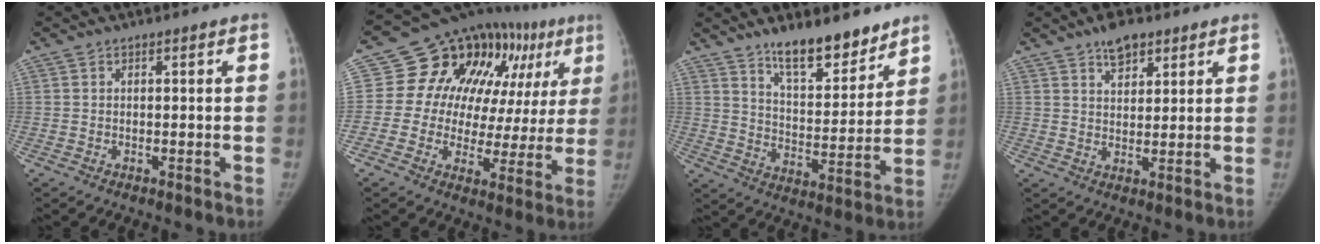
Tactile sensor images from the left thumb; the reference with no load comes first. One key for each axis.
{"total": 23.2, "fx": 7.9, "fy": 14.2, "fz": 16.5, "tx": -0.169, "ty": 0.029, "tz": 0.110}
{"total": 13.0, "fx": 10.3, "fy": 4.2, "fz": 6.7, "tx": -0.068, "ty": -0.079, "tz": 0.172}
{"total": 5.6, "fx": 3.8, "fy": 2.8, "fz": 2.9, "tx": -0.021, "ty": -0.021, "tz": 0.061}